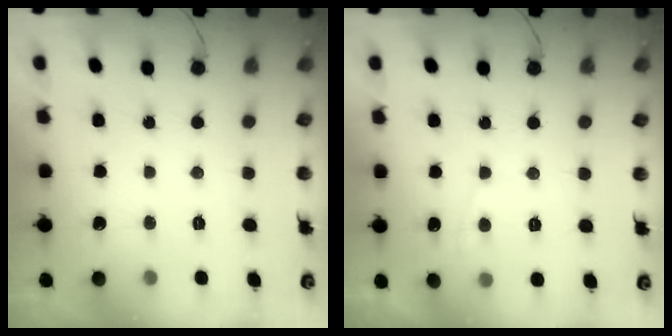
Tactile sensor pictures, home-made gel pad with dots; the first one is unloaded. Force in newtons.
{"total": 3.2, "press": 3.2, "slide": 0.4}